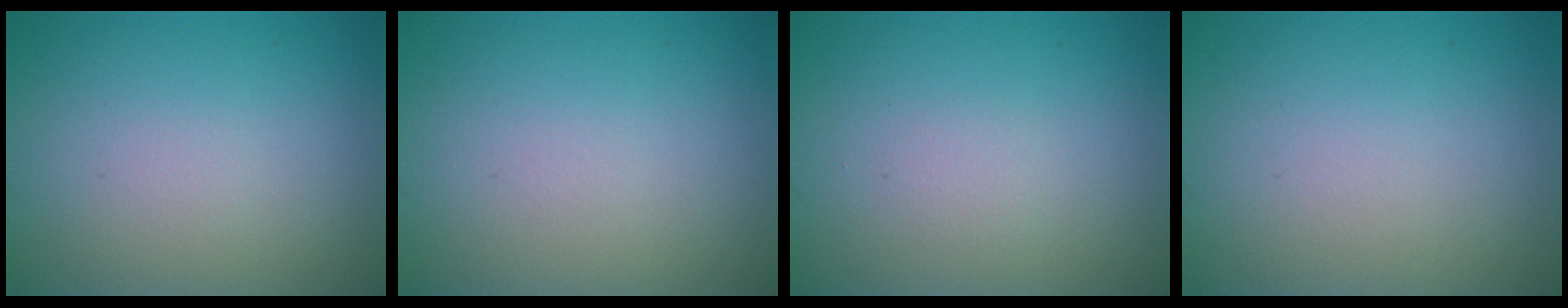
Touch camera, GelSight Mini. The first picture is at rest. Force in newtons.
{"total": 0.0}
{"total": 0.5, "press": 0.5, "slide": 0.1}
{"total": 0.0}